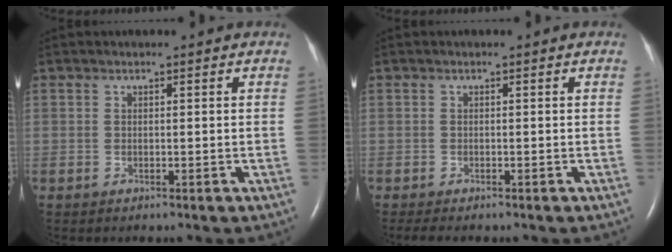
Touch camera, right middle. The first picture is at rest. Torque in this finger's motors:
{"motor_torque": [-0.09, 0.00, 0.01, 0.02]}